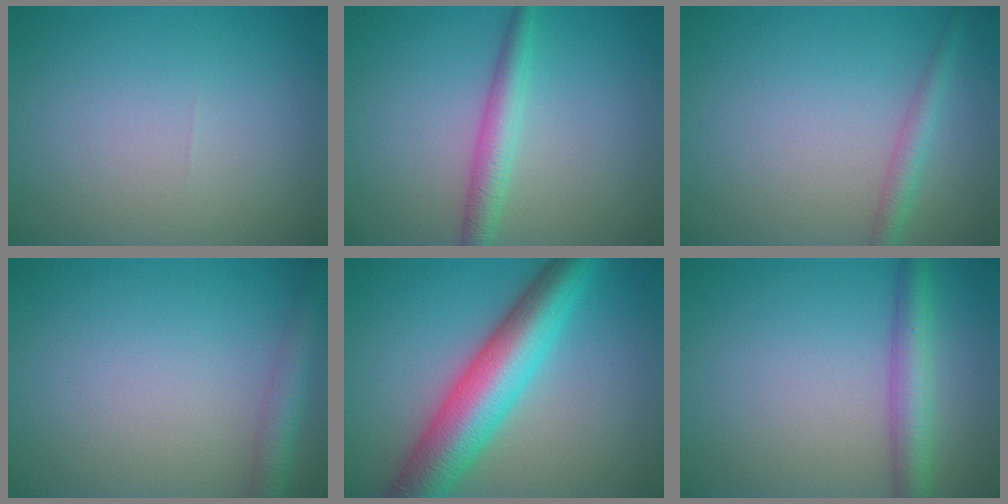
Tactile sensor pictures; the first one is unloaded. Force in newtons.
{"total": 2.9, "press": 2.9, "slide": 0.0}
{"total": 2.1, "press": 2.1, "slide": 0.1}
{"total": 2.8, "press": 2.8, "slide": 0.2}
{"total": 9.3, "press": 9.3, "slide": 0.2}
{"total": 3.8, "press": 3.8, "slide": 0.1}